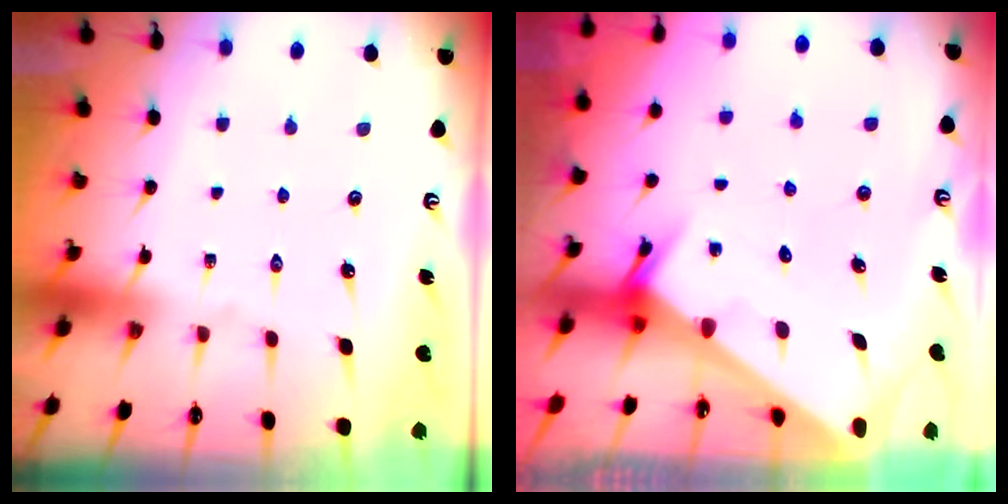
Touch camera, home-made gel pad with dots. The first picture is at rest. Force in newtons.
{"total": 2.5, "press": 2.5, "slide": 0.1}